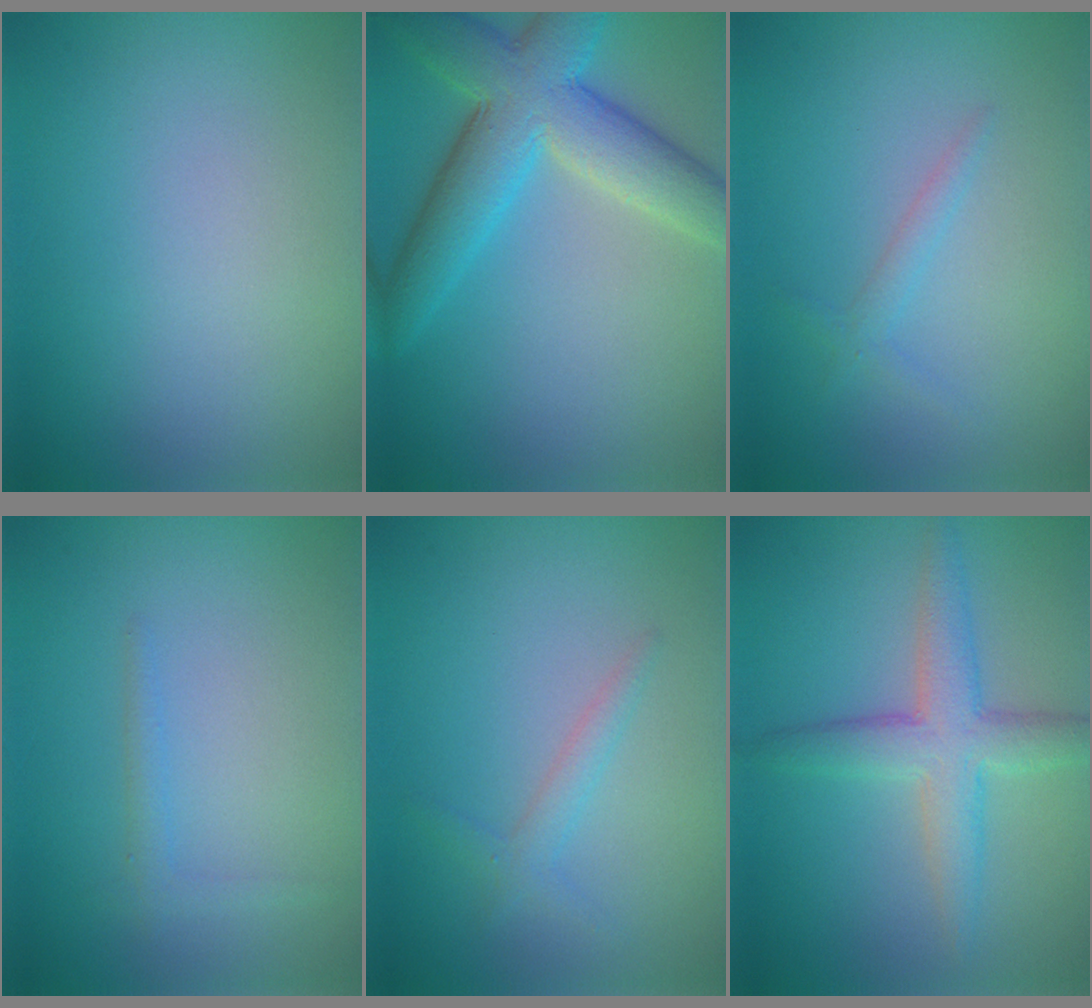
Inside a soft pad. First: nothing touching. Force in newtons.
{"total": 8.2, "press": 8.2, "slide": 0.5}
{"total": 1.1, "press": 1.1, "slide": 0.1}
{"total": 1.1, "press": 1.1, "slide": 0.1}
{"total": 1.5, "press": 1.5, "slide": 0.1}
{"total": 4.5, "press": 4.5, "slide": 0.2}